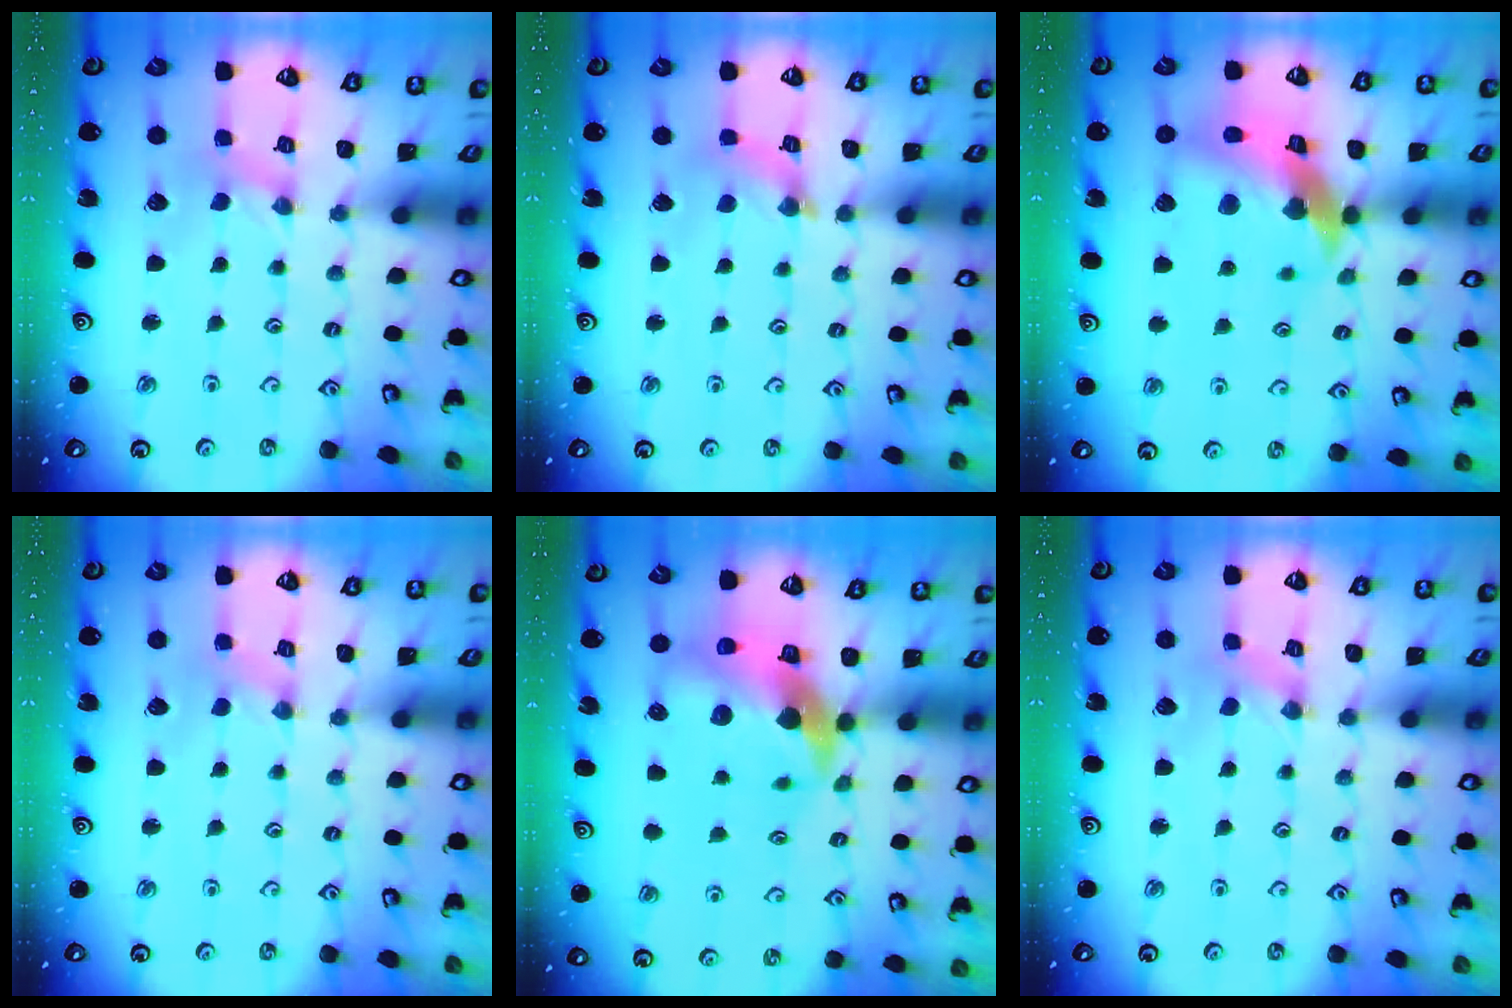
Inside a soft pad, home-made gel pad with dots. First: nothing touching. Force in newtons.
{"total": 3.6, "press": 3.6, "slide": 0.4}
{"total": 15.0, "press": 14.8, "slide": 2.1}
{"total": 0.0}
{"total": 13.2, "press": 13.1, "slide": 1.8}
{"total": 0.0}